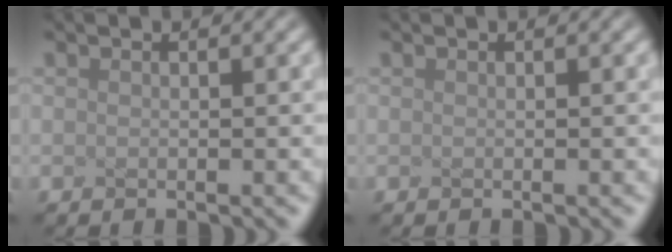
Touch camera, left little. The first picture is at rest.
{"total": 0.0}